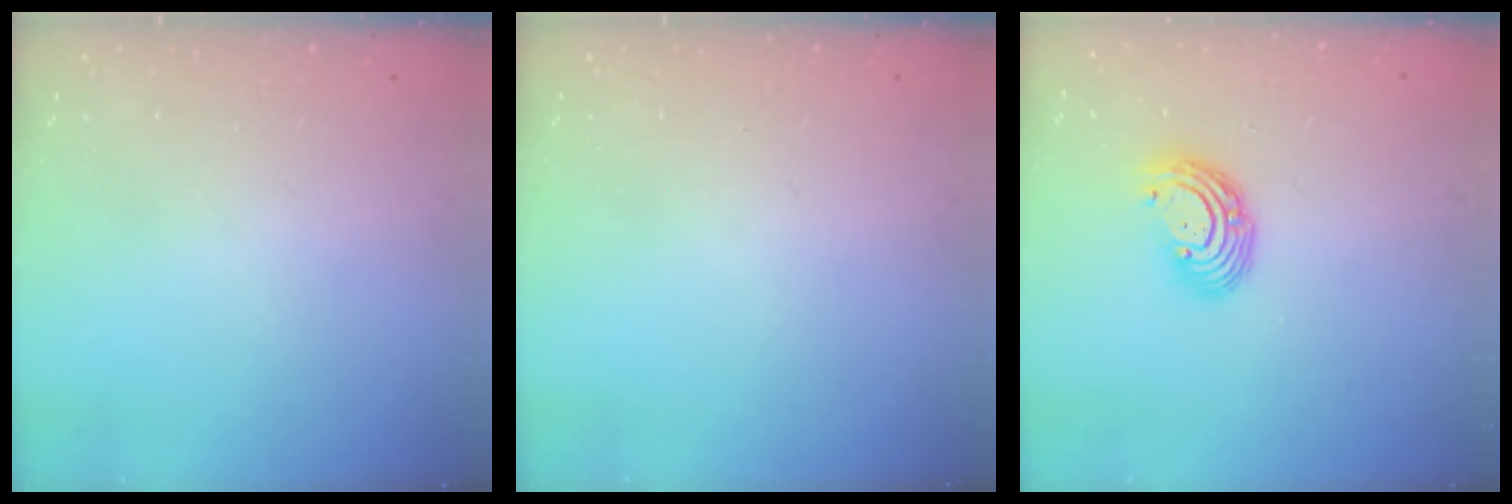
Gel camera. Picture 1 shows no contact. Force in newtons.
{"total": 0.0}
{"total": 8.1, "press": 8.0, "slide": 1.5}